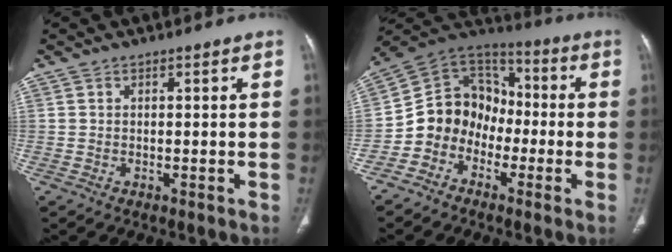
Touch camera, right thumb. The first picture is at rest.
{"total": 11.9, "force": [-4.1, 10.2, 4.6], "torque": [-0.043, 0.074, -0.090]}